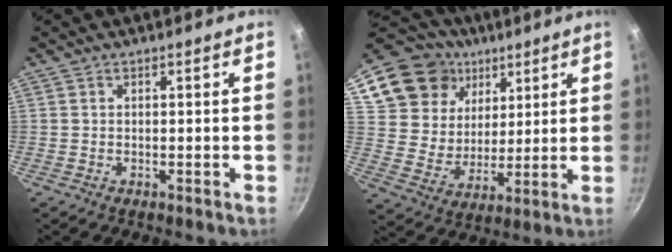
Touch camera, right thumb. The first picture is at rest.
{"total": 20.3, "force": [9.8, 15.6, 8.5], "torque": [-0.143, -0.013, 0.186]}